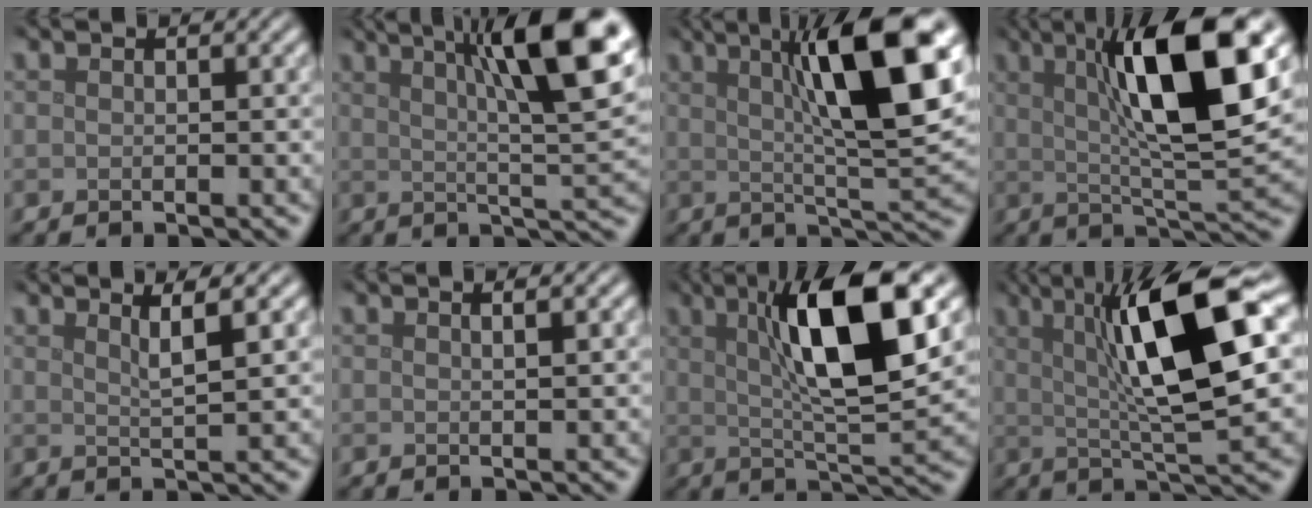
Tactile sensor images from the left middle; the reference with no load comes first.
{"total": 13.1, "force": [5.3, 3.0, 11.6], "torque": [-0.144, 0.016, 0.082]}
{"total": 11.9, "force": [3.7, 2.3, 11.1], "torque": [-0.151, 0.010, 0.056]}
{"total": 11.5, "force": [3.3, 2.4, 10.8], "torque": [-0.158, 0.007, 0.054]}
{"total": 2.6, "force": [1.3, 0.5, 2.2], "torque": [-0.029, 0.006, 0.018]}
{"total": 1.1, "force": [0.4, 0.3, 0.9], "torque": [-0.007, 0.003, 0.003]}
{"total": 10.3, "force": [3.1, 2.3, 9.5], "torque": [-0.147, 0.004, 0.052]}
{"total": 11.3, "force": [2.7, 2.4, 10.7], "torque": [-0.162, 0.012, 0.046]}